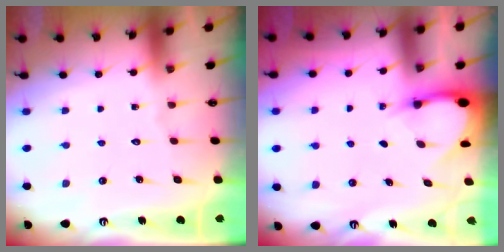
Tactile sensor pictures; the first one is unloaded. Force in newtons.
{"total": 3.5, "press": 3.5, "slide": 0.2}